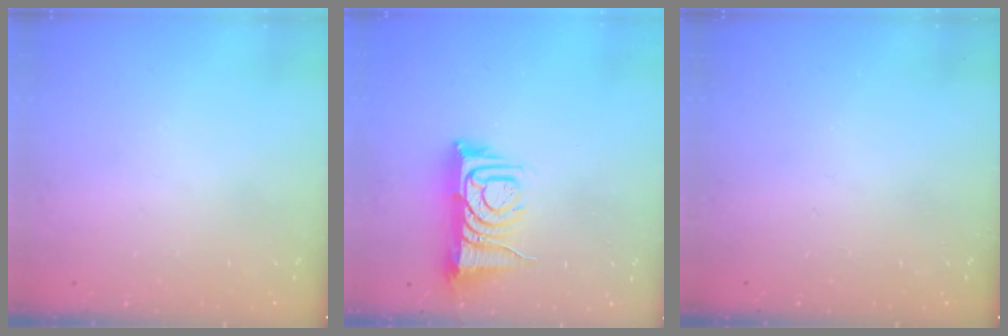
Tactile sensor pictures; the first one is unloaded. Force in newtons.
{"total": 9.4, "press": 9.3, "slide": 1.2}
{"total": 0.0}